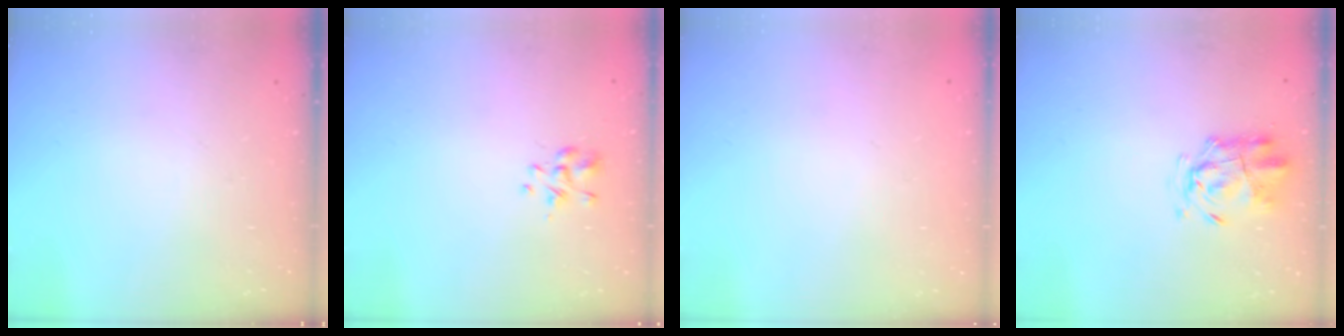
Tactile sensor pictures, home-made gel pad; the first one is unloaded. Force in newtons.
{"total": 2.3, "press": 2.1, "slide": 0.9}
{"total": 1.8, "press": 1.8, "slide": 0.2}
{"total": 3.4, "press": 3.1, "slide": 1.4}